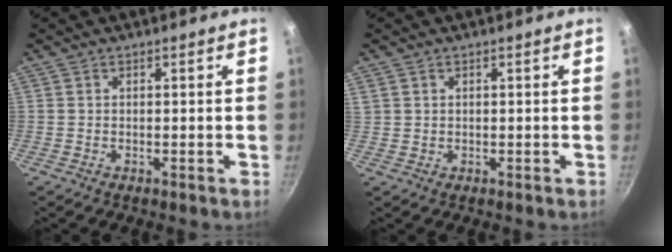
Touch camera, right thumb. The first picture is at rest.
{"total": 1.0, "force": [0.5, 0.8, 0.2], "torque": [0.002, 0.006, 0.012]}